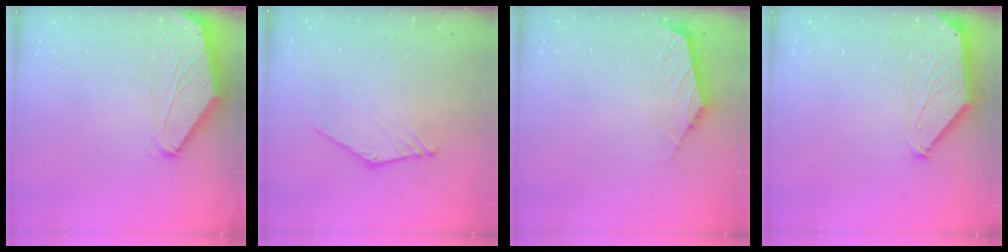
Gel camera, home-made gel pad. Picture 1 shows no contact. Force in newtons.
{"total": 2.0, "press": 2.0, "slide": 0.0}
{"total": 3.0, "press": 2.9, "slide": 0.8}
{"total": 0.0}